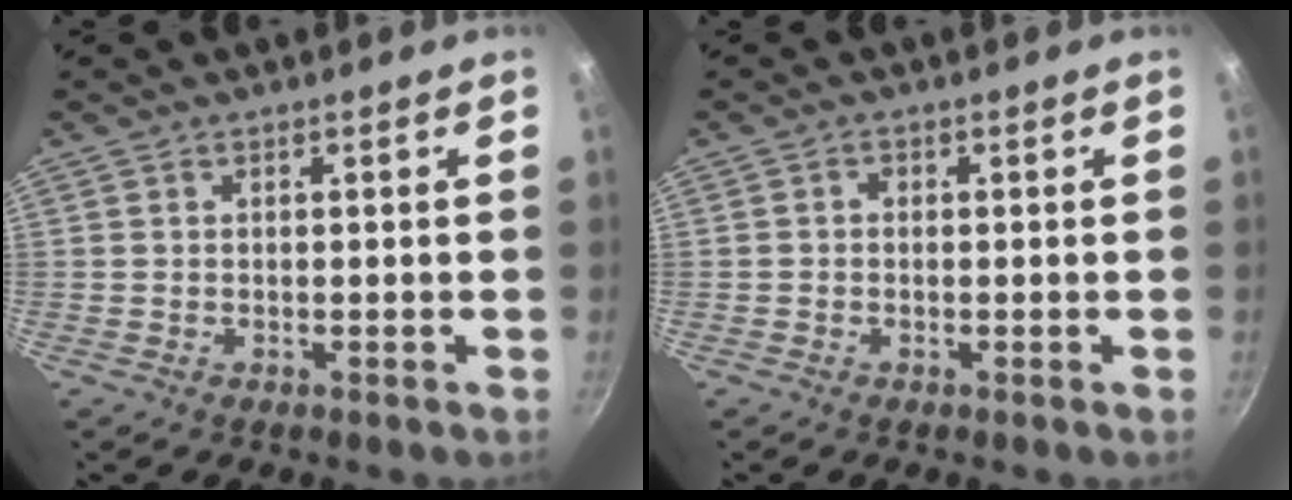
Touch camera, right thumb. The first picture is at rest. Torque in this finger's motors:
{"motor_torque": [0.20, 0.13, 0.60, 0.14, 0.02]}